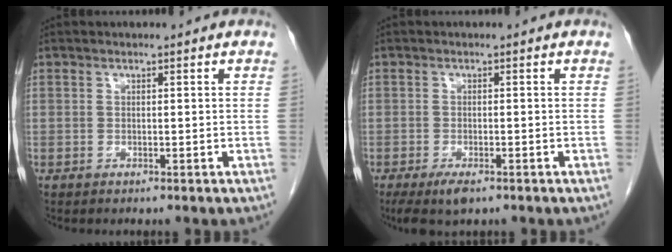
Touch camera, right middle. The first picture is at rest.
{"total": 4.1, "force": [-2.7, 1.2, 2.8], "torque": [-0.055, -0.009, -0.044]}